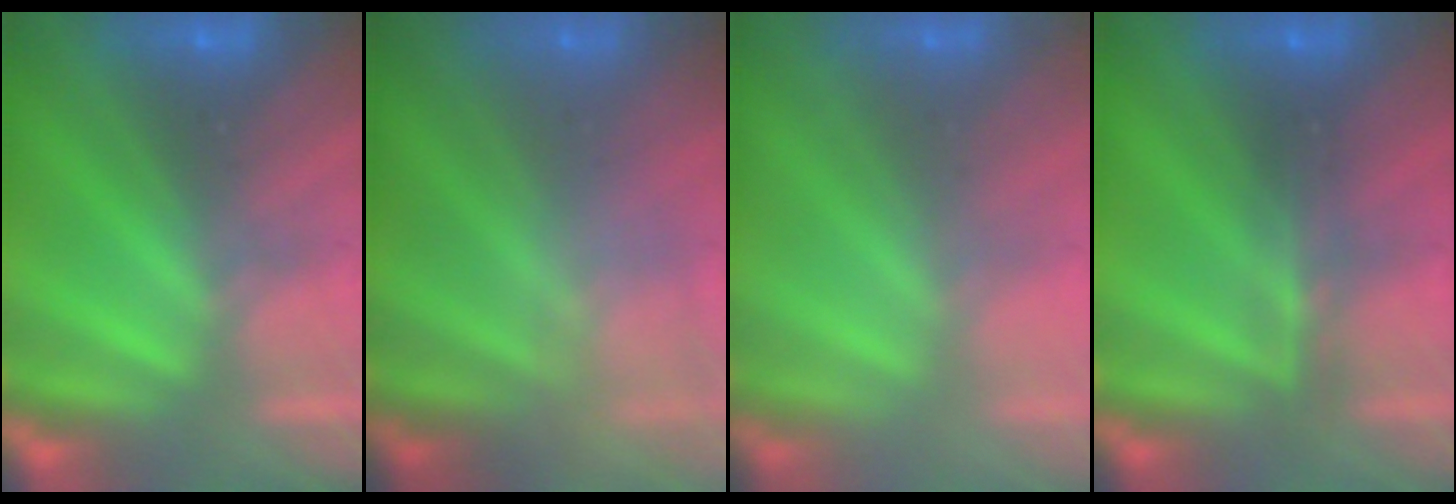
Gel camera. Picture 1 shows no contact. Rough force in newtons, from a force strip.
{"total": 2.3}
{"total": 2.2}
{"total": 2.3}